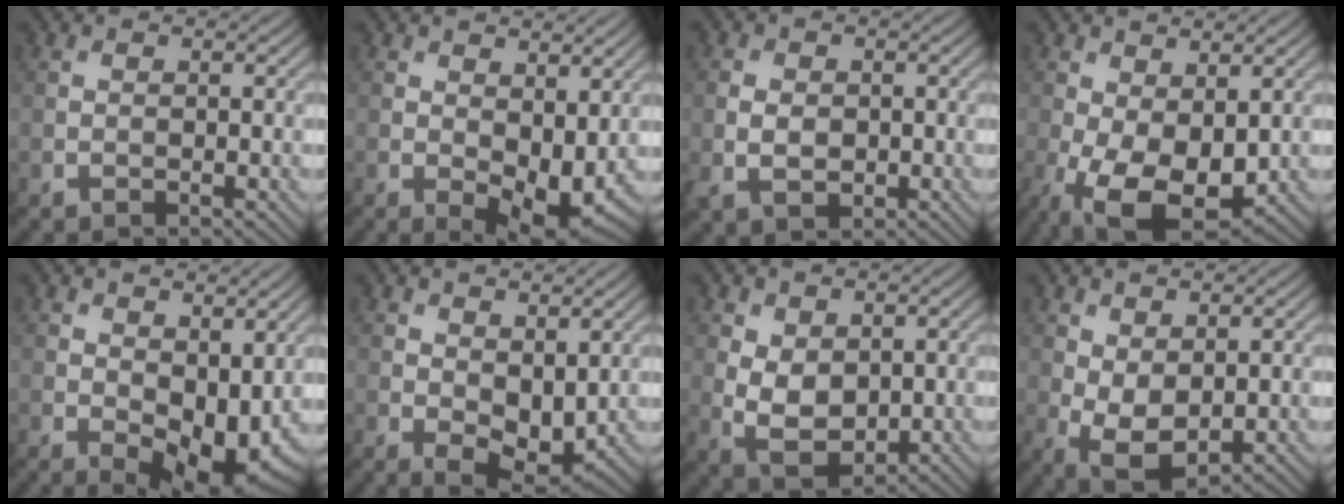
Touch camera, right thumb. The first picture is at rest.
{"total": 7.5, "force": [-0.2, 4.1, 6.2], "torque": [-0.106, -0.017, 0.010]}
{"total": 3.6, "force": [-0.4, 2.6, 2.4], "torque": [-0.054, -0.004, -0.005]}
{"total": 10.2, "force": [-2.4, 5.6, 8.2], "torque": [-0.193, -0.035, -0.022]}
{"total": 9.7, "force": [-0.1, 5.7, 7.9], "torque": [-0.124, -0.020, 0.013]}
{"total": 5.8, "force": [0.7, 3.5, 4.7], "torque": [-0.088, -0.012, 0.018]}
{"total": 5.7, "force": [0.8, 3.8, 4.2], "torque": [-0.101, -0.005, 0.018]}
{"total": 5.4, "force": [0.1, 3.1, 4.5], "torque": [-0.110, -0.005, 0.009]}